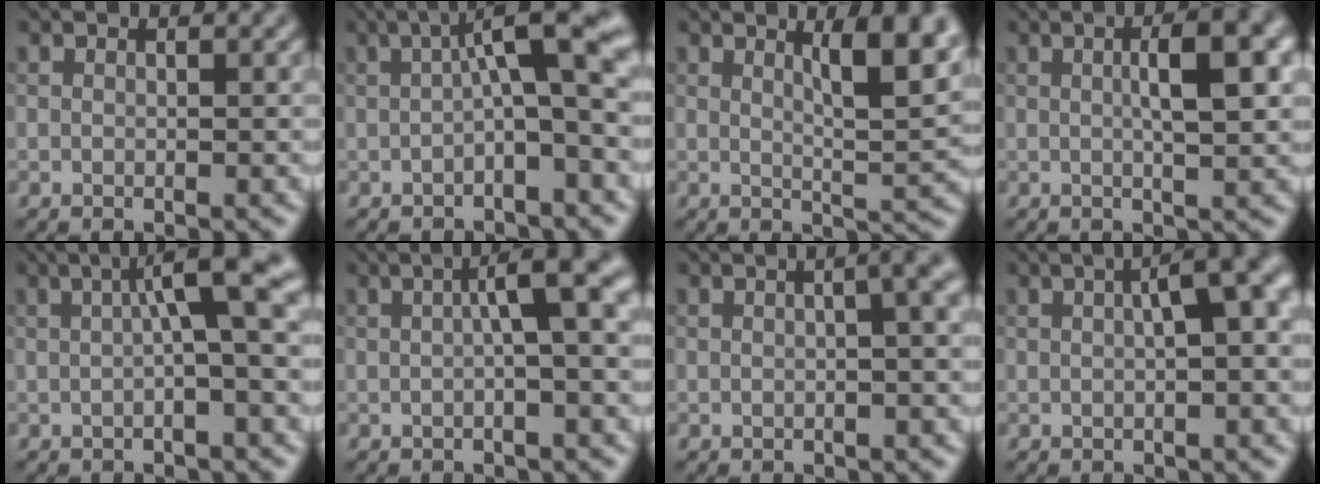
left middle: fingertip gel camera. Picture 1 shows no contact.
{"total": 5.8, "force": [0.3, 1.1, 5.7], "torque": [-0.082, 0.020, -0.007]}
{"total": 6.0, "force": [2.6, 1.6, 5.2], "torque": [-0.063, -0.002, 0.040]}
{"total": 5.2, "force": [0.9, 1.2, 5.0], "torque": [-0.073, 0.010, 0.013]}
{"total": 5.0, "force": [0.8, 0.6, 4.9], "torque": [-0.078, 0.017, 0.007]}
{"total": 4.7, "force": [0.6, 0.8, 4.6], "torque": [-0.067, 0.020, 0.003]}
{"total": 3.8, "force": [0.7, 1.3, 3.5], "torque": [-0.030, 0.021, 0.000]}
{"total": 4.9, "force": [0.9, 1.1, 4.7], "torque": [-0.063, 0.017, 0.012]}